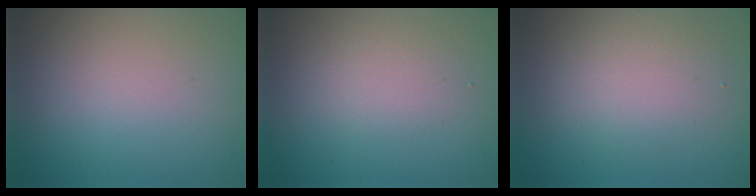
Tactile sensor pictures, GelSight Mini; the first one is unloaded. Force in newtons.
{"total": 1.7, "press": 1.7, "slide": 0.1}
{"total": 3.2, "press": 3.2, "slide": 0.3}